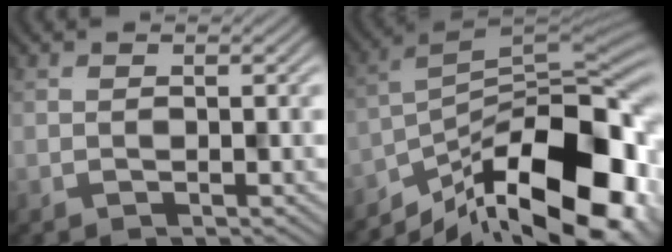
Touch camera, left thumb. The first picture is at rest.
{"total": 17.2, "force": [-9.9, 6.8, 12.2], "torque": [-0.208, -0.017, -0.165]}